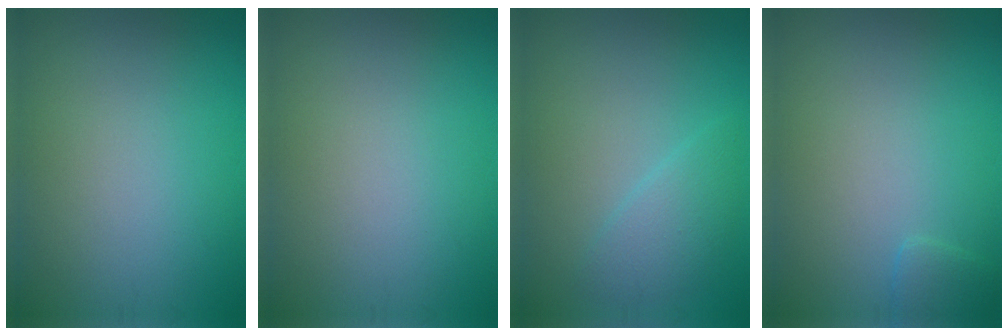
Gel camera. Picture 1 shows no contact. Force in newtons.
{"total": 0.0}
{"total": 2.3, "press": 2.3, "slide": 0.3}
{"total": 1.1, "press": 1.1, "slide": 0.1}